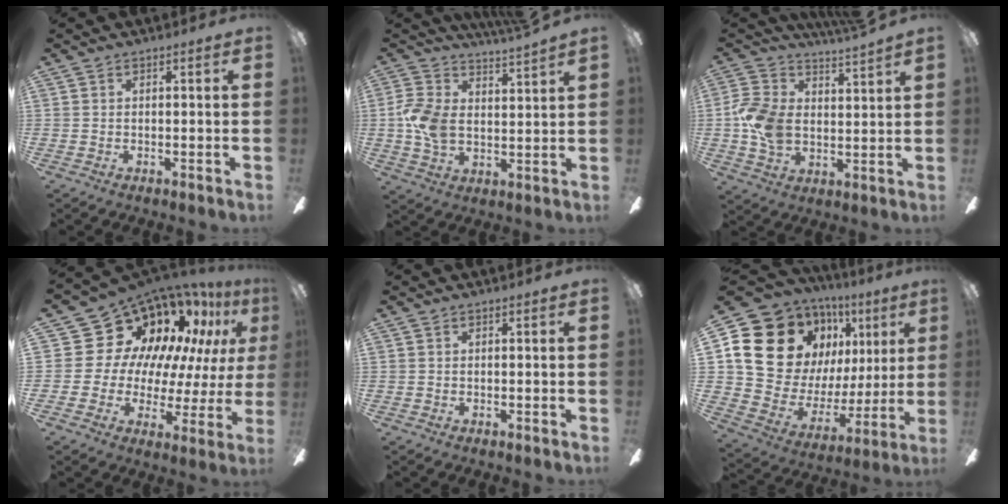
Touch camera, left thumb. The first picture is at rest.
{"total": 8.2, "force": [3.2, 3.9, 6.5], "torque": [-0.148, -0.016, 0.058]}
{"total": 9.1, "force": [2.8, 5.4, 6.8], "torque": [-0.160, -0.009, 0.055]}
{"total": 18.0, "force": [11.4, 12.1, 6.9], "torque": [-0.104, -0.106, 0.228]}
{"total": 0.0}
{"total": 20.9, "force": [10.0, 15.5, 9.9], "torque": [-0.193, -0.052, 0.203]}